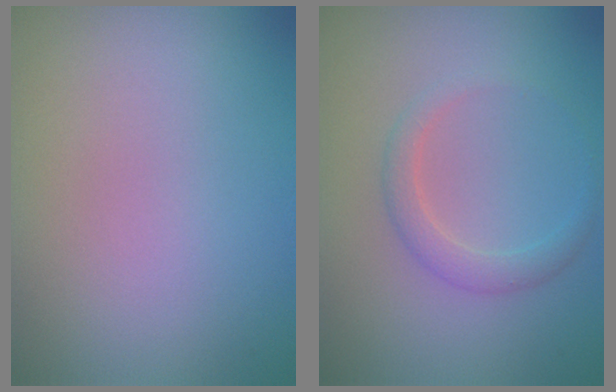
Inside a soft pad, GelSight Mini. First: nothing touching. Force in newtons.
{"total": 1.8, "press": 1.8, "slide": 0.1}